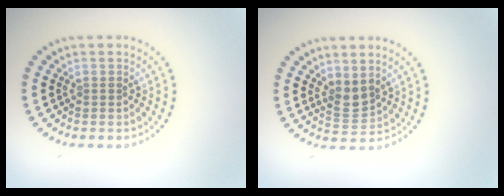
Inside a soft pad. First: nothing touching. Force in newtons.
{"total": 2.1, "press": 1.7, "slide": 1.2}